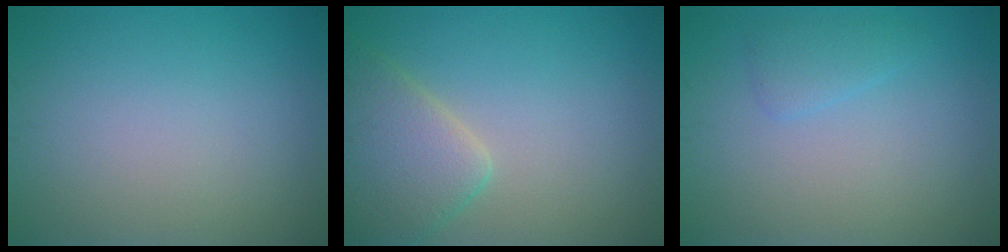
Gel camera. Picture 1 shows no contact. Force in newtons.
{"total": 5.1, "press": 5.0, "slide": 0.4}
{"total": 1.4, "press": 1.4, "slide": 0.2}